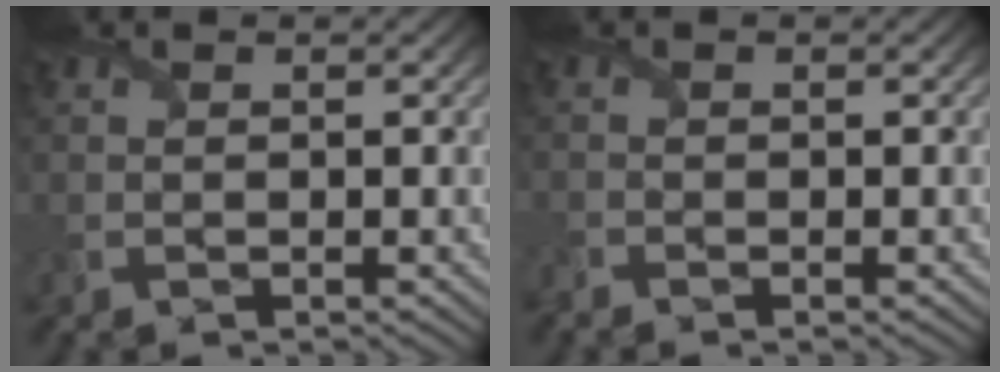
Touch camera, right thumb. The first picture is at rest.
{"total": 1.0, "force": [-1.0, 0.2, 0.0], "torque": [-0.002, -0.007, -0.022]}